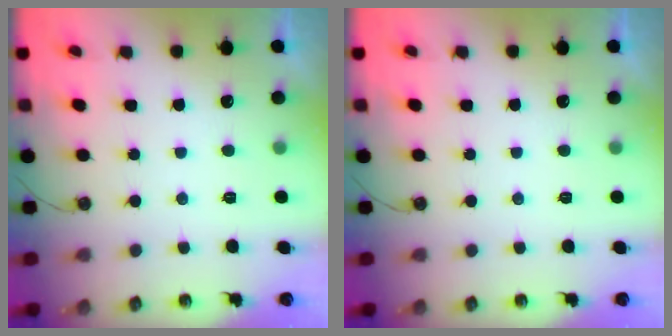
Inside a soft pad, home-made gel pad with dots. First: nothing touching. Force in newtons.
{"total": 0.0}